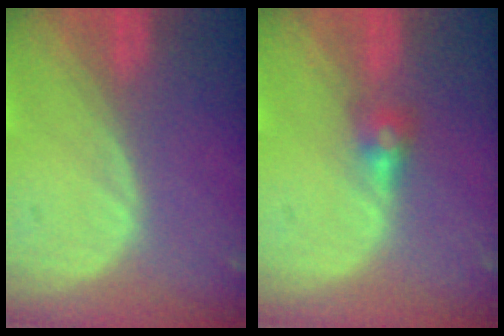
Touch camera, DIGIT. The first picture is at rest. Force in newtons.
{"total": 2.7, "press": 2.5, "slide": 0.9}